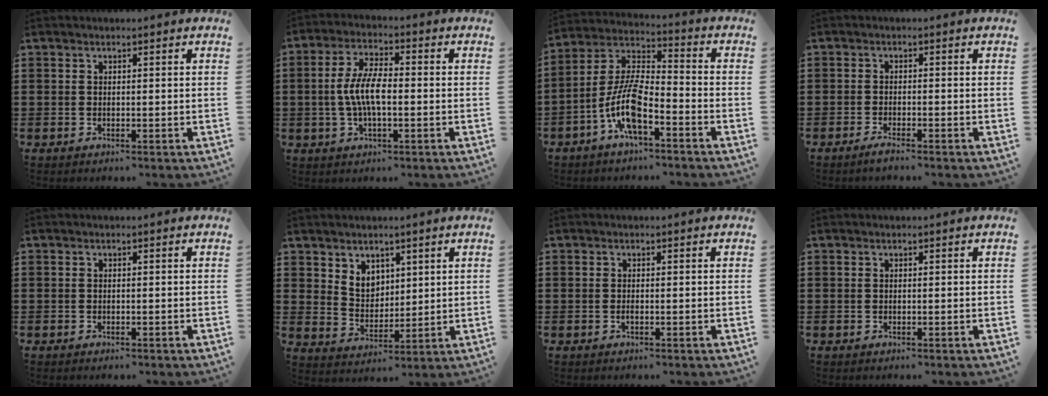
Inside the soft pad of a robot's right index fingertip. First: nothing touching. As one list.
[{"total": 6.8, "force": [-0.7, 2.5, 6.3], "torque": [-0.138, -0.002, -0.020]}, {"total": 9.9, "force": [-5.1, 3.1, 7.8], "torque": [-0.192, -0.010, -0.104]}, {"total": 1.6, "force": [-1.3, 0.0, 0.8], "torque": [-0.014, -0.002, -0.024]}, {"total": 0.0}, {"total": 4.8, "force": [3.4, 3.3, 0.8], "torque": [-0.032, 0.003, 0.064]}, {"total": 0.5, "force": [-0.3, 0.1, 0.5], "torque": [-0.009, -0.003, -0.004]}, {"total": 0.0}]